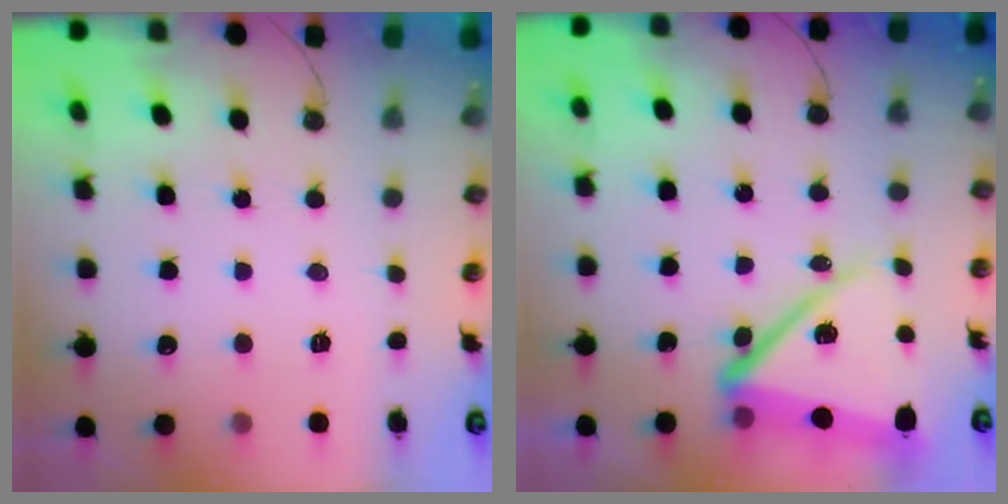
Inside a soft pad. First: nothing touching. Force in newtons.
{"total": 14.9, "press": 14.8, "slide": 1.4}